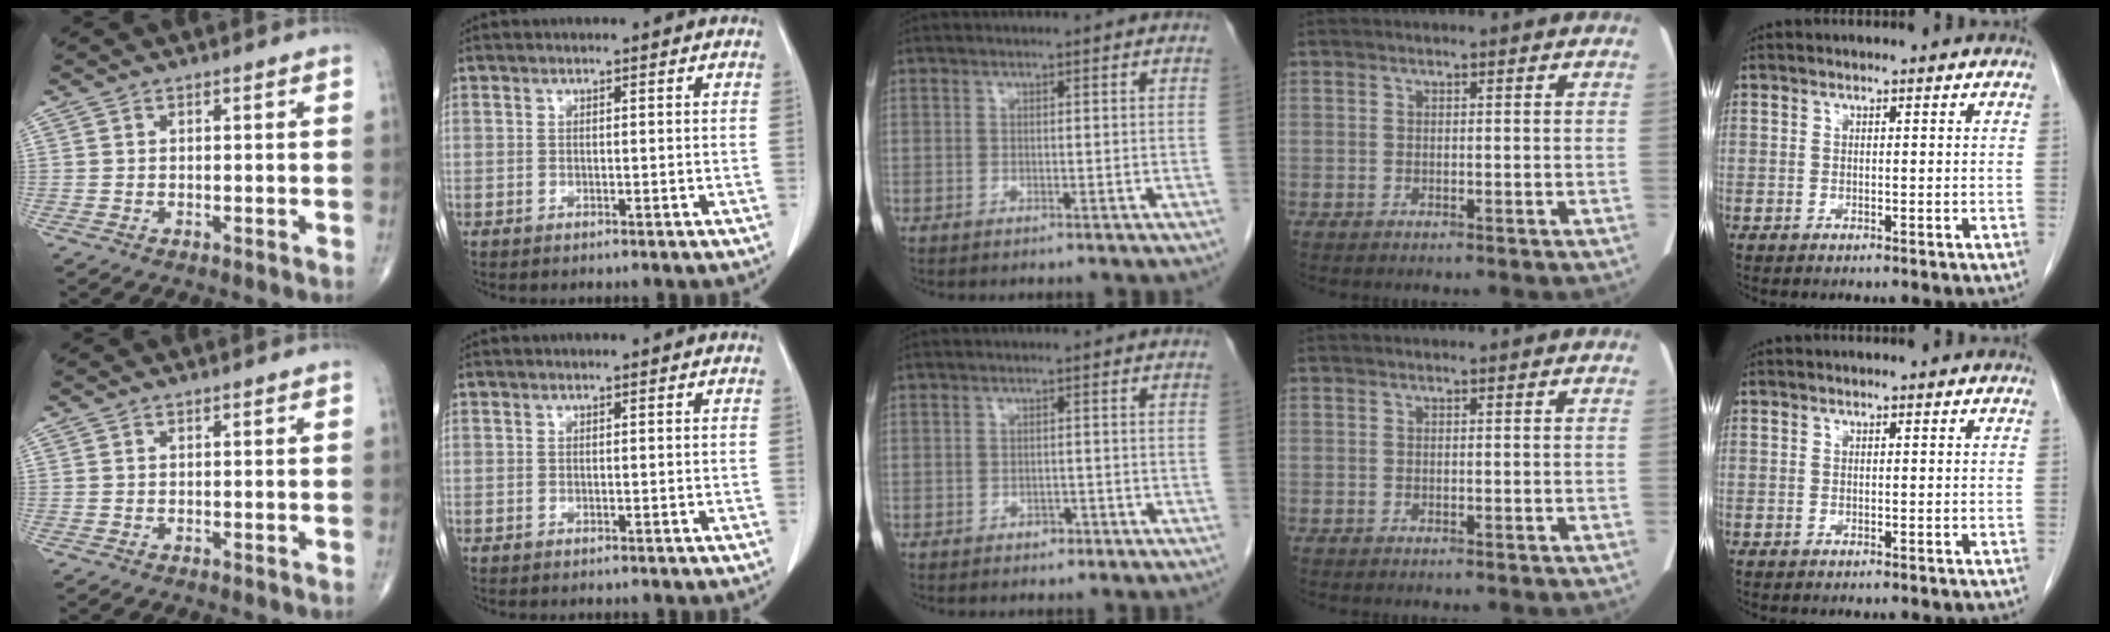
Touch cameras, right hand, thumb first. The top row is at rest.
{"middle": {"total": 1.3, "force": [-0.8, 0.9, 0.5], "torque": [-0.008, 0.003, -0.010]}}